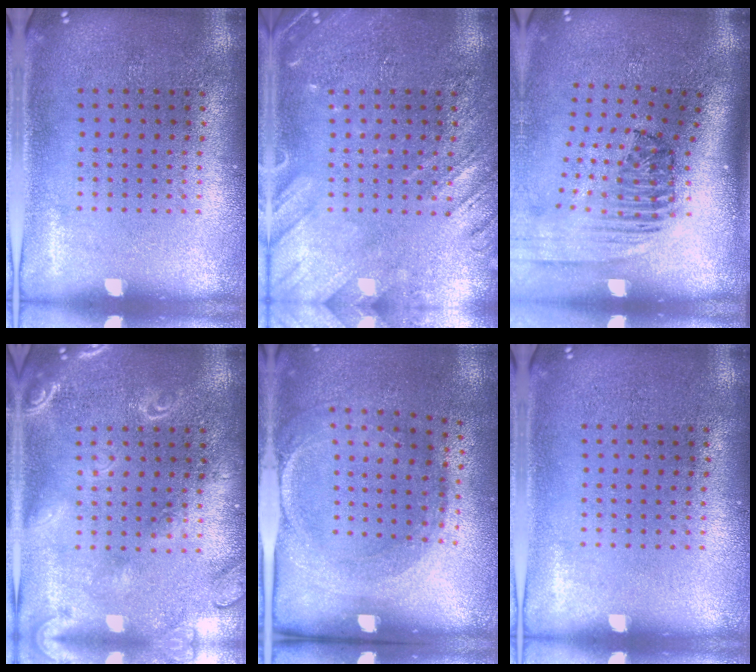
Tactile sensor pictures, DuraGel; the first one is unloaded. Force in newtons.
{"total": 2.9, "press": 2.8, "slide": 0.3}
{"total": 2.4, "press": 1.5, "slide": 1.8}
{"total": 1.9, "press": 1.9, "slide": 0.2}
{"total": 1.7, "press": 1.3, "slide": 1.1}
{"total": 0.0}